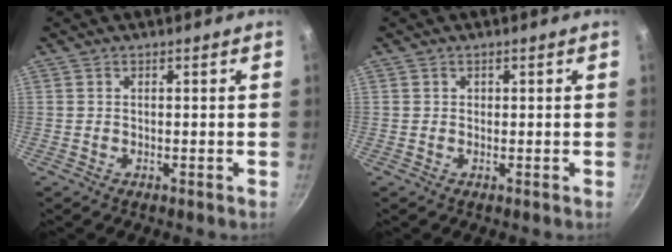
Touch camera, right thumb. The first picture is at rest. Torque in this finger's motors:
{"motor_torque": [-0.13, 0.31, 0.35, 0.17, -0.03]}